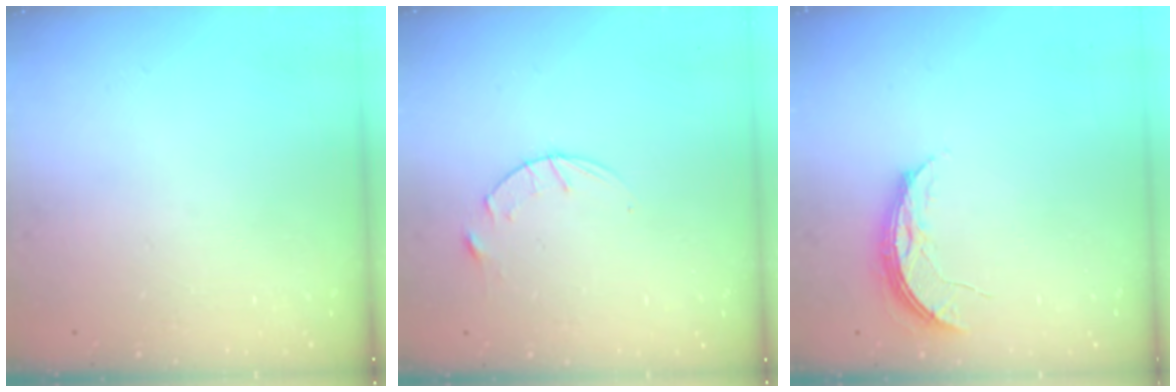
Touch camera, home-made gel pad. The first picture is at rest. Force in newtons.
{"total": 3.2, "press": 3.2, "slide": 0.4}
{"total": 5.6, "press": 5.6, "slide": 0.5}